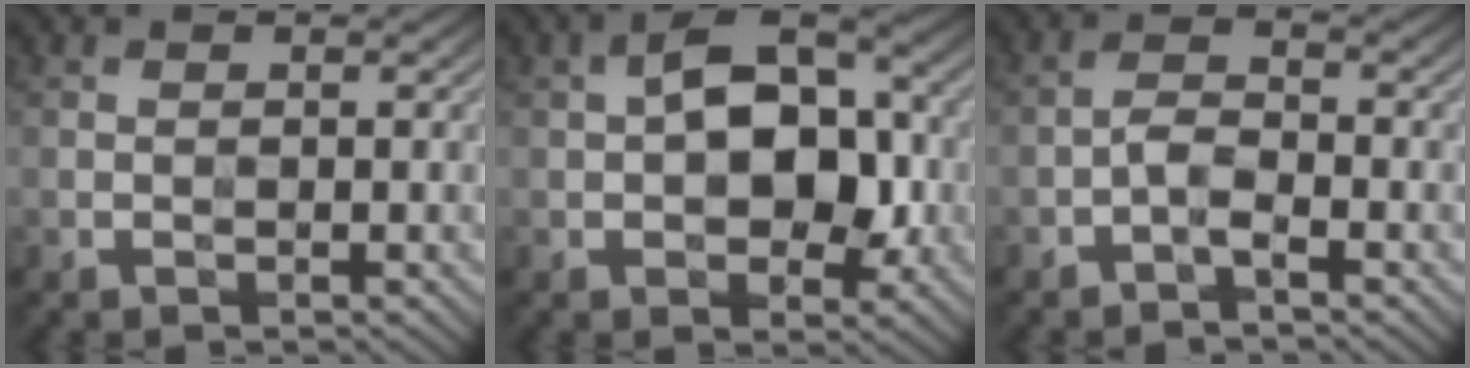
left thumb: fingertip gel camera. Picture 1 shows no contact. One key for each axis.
{"total": 9.6, "fx": 0.0, "fy": 5.6, "fz": 7.9, "tx": -0.119, "ty": 0.016, "tz": -0.012}
{"total": 2.4, "fx": -1.6, "fy": 0.7, "fz": 1.7, "tx": -0.039, "ty": 0.005, "tz": -0.039}